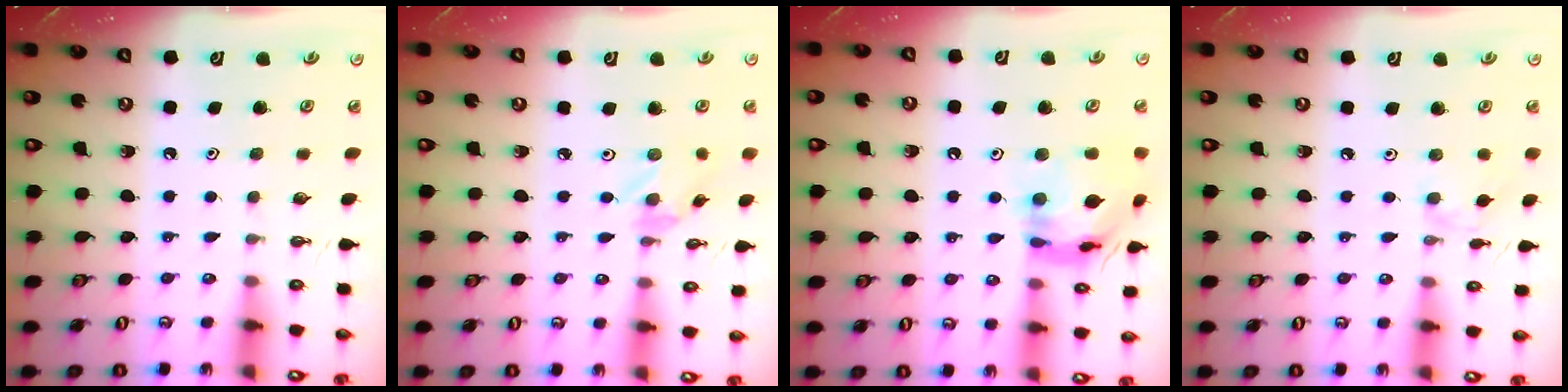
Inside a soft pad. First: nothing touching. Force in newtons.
{"total": 1.3, "press": 1.3, "slide": 0.0}
{"total": 14.8, "press": 14.8, "slide": 1.2}
{"total": 1.8, "press": 1.8, "slide": 0.3}